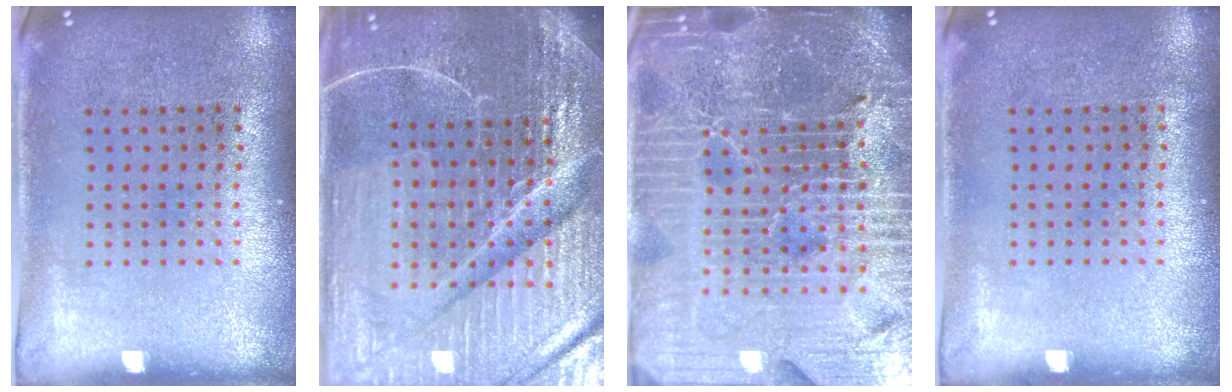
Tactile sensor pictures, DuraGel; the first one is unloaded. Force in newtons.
{"total": 6.8, "press": 6.0, "slide": 3.3}
{"total": 7.3, "press": 6.3, "slide": 3.7}
{"total": 0.0}